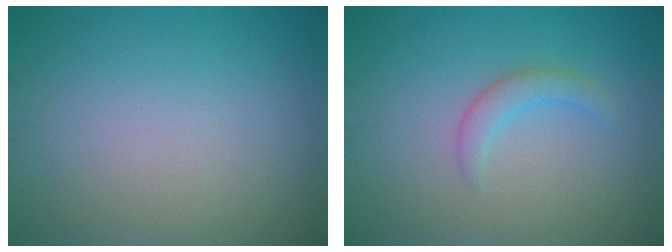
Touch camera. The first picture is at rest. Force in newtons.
{"total": 1.9, "press": 1.8, "slide": 0.3}